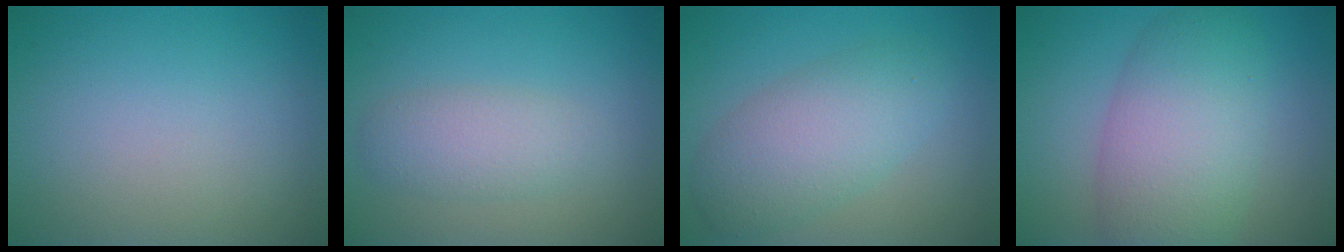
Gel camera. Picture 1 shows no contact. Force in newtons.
{"total": 2.9, "press": 2.9, "slide": 0.0}
{"total": 5.4, "press": 5.4, "slide": 0.1}
{"total": 7.7, "press": 7.7, "slide": 0.3}